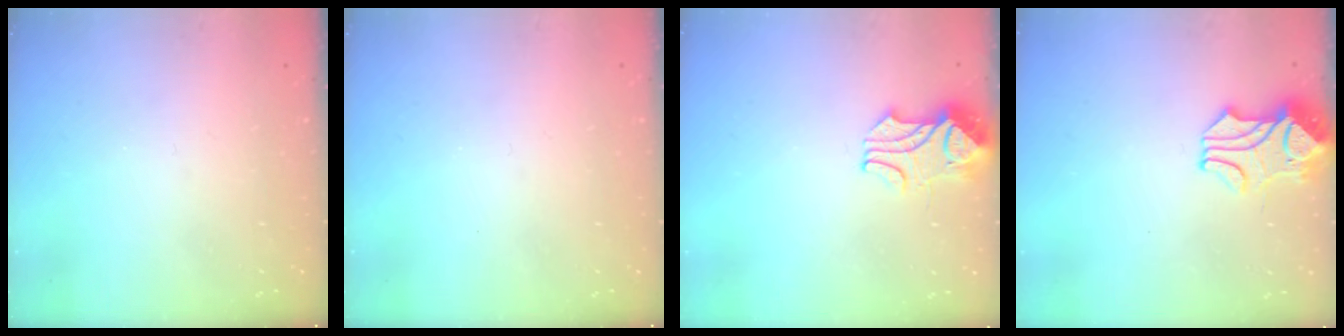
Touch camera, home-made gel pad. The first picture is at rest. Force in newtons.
{"total": 0.0}
{"total": 2.2, "press": 2.0, "slide": 0.8}
{"total": 2.3, "press": 2.0, "slide": 1.2}